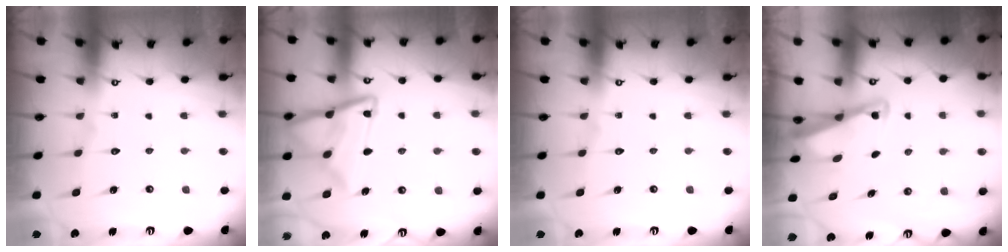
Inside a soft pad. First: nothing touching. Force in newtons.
{"total": 15.3, "press": 15.3, "slide": 1.4}
{"total": 0.0}
{"total": 2.8, "press": 2.8, "slide": 0.3}